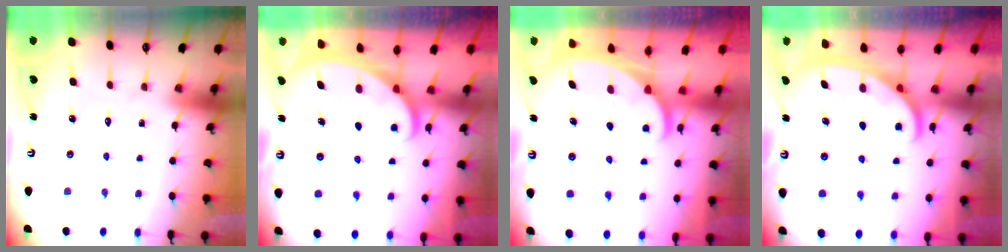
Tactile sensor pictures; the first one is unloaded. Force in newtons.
{"total": 2.3, "press": 2.3, "slide": 0.4}
{"total": 1.7, "press": 1.7, "slide": 0.1}
{"total": 2.9, "press": 2.9, "slide": 0.4}